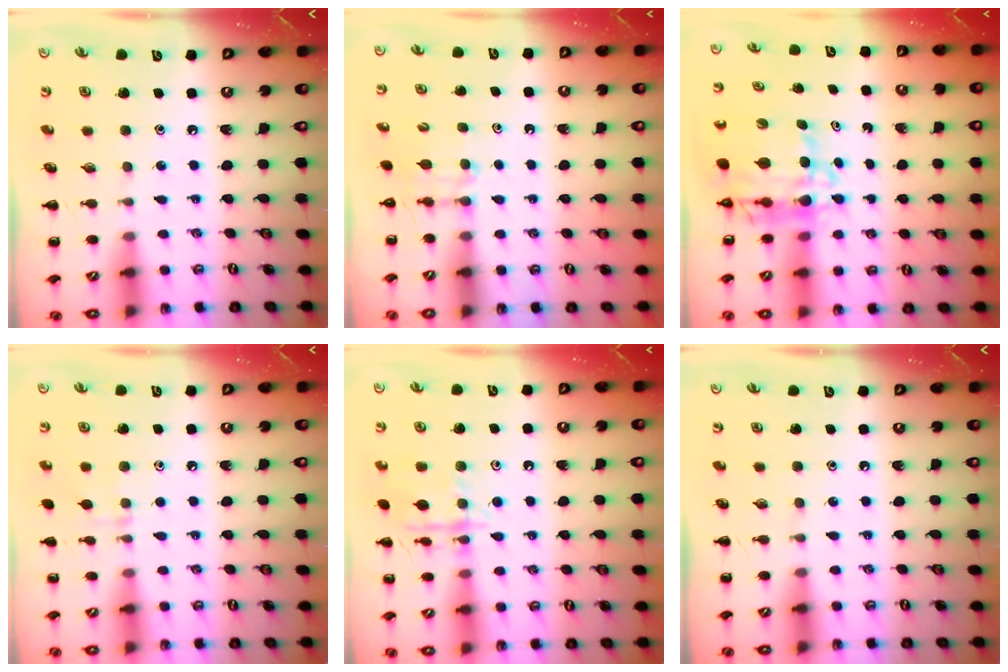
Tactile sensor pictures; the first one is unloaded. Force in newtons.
{"total": 5.0, "press": 4.7, "slide": 1.6}
{"total": 8.6, "press": 7.7, "slide": 3.6}
{"total": 6.9, "press": 6.3, "slide": 2.7}
{"total": 12.0, "press": 12.0, "slide": 0.7}
{"total": 0.0}